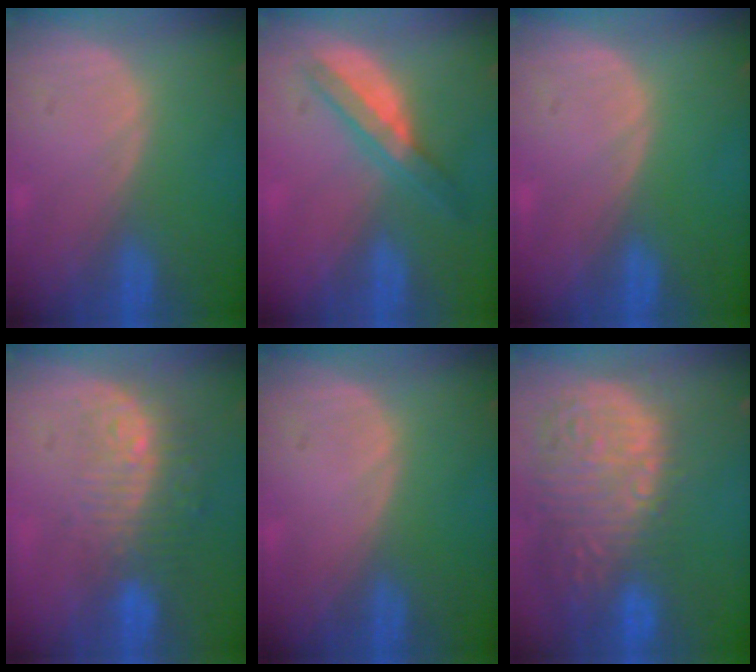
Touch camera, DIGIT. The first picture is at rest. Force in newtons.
{"total": 5.4, "press": 5.0, "slide": 1.8}
{"total": 0.0}
{"total": 9.9, "press": 8.3, "slide": 5.3}
{"total": 0.0}
{"total": 15.4, "press": 12.6, "slide": 8.8}